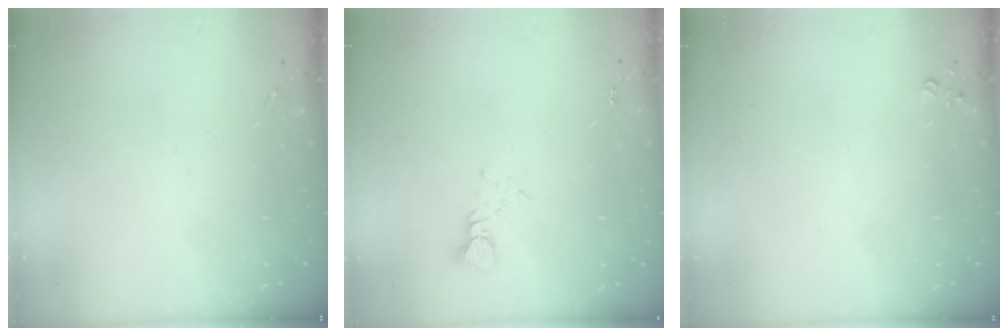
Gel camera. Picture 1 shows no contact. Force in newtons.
{"total": 3.5, "press": 3.5, "slide": 0.3}
{"total": 2.3, "press": 2.3, "slide": 0.3}